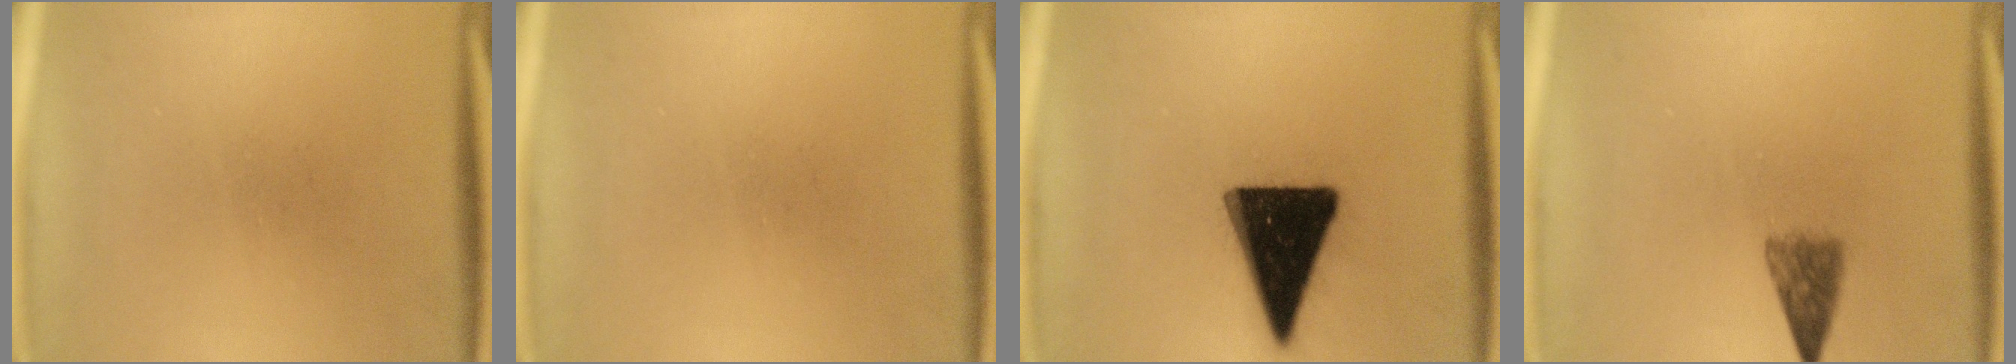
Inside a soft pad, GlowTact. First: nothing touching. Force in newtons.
{"total": 0.0}
{"total": 19.2}
{"total": 3.4}